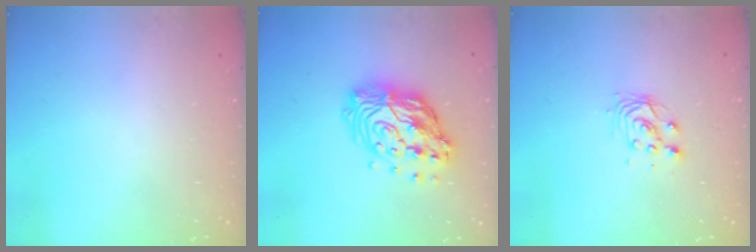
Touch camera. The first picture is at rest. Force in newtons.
{"total": 17.1, "press": 17.0, "slide": 1.6}
{"total": 4.4, "press": 4.4, "slide": 0.2}